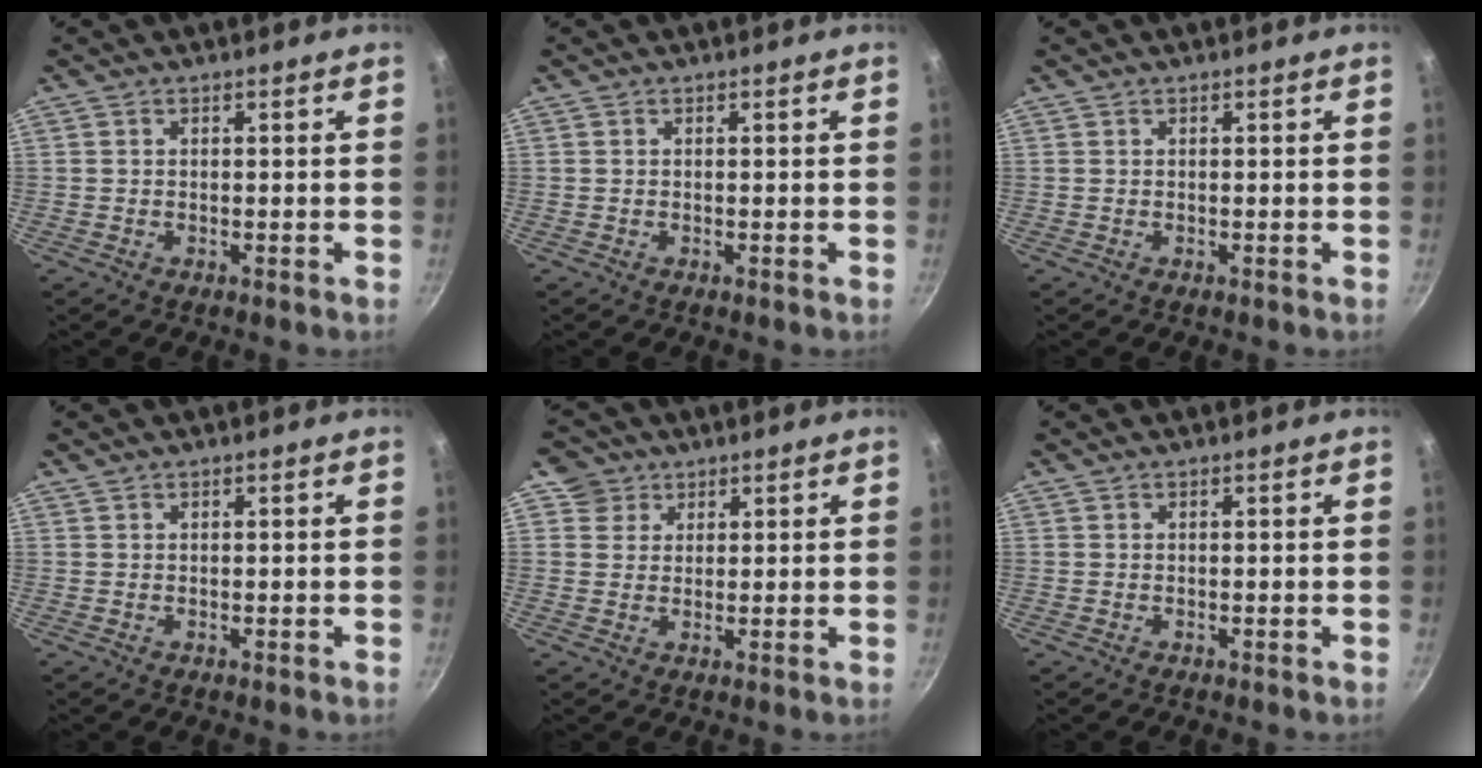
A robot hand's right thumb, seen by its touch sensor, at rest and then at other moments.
{"total": 0.0}
{"total": 0.0}
{"total": 0.0}
{"total": 4.3, "force": [2.2, 3.7, 0.2], "torque": [0.036, 0.004, 0.030]}
{"total": 0.0}